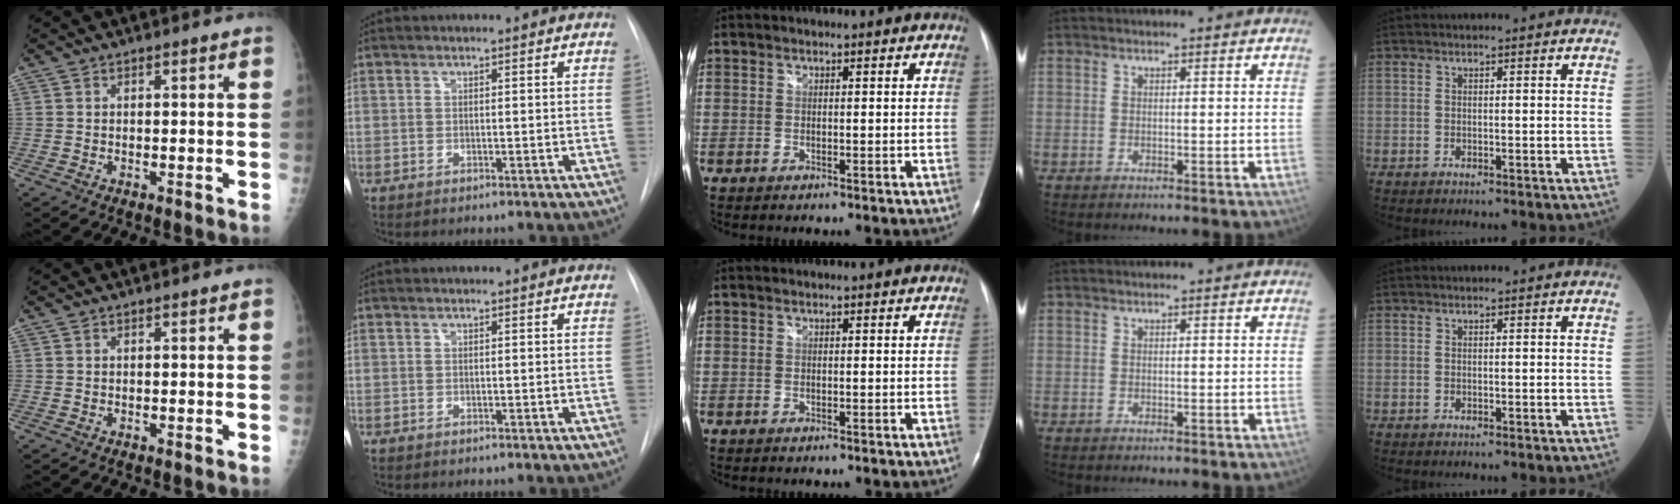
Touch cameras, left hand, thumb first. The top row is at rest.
{}